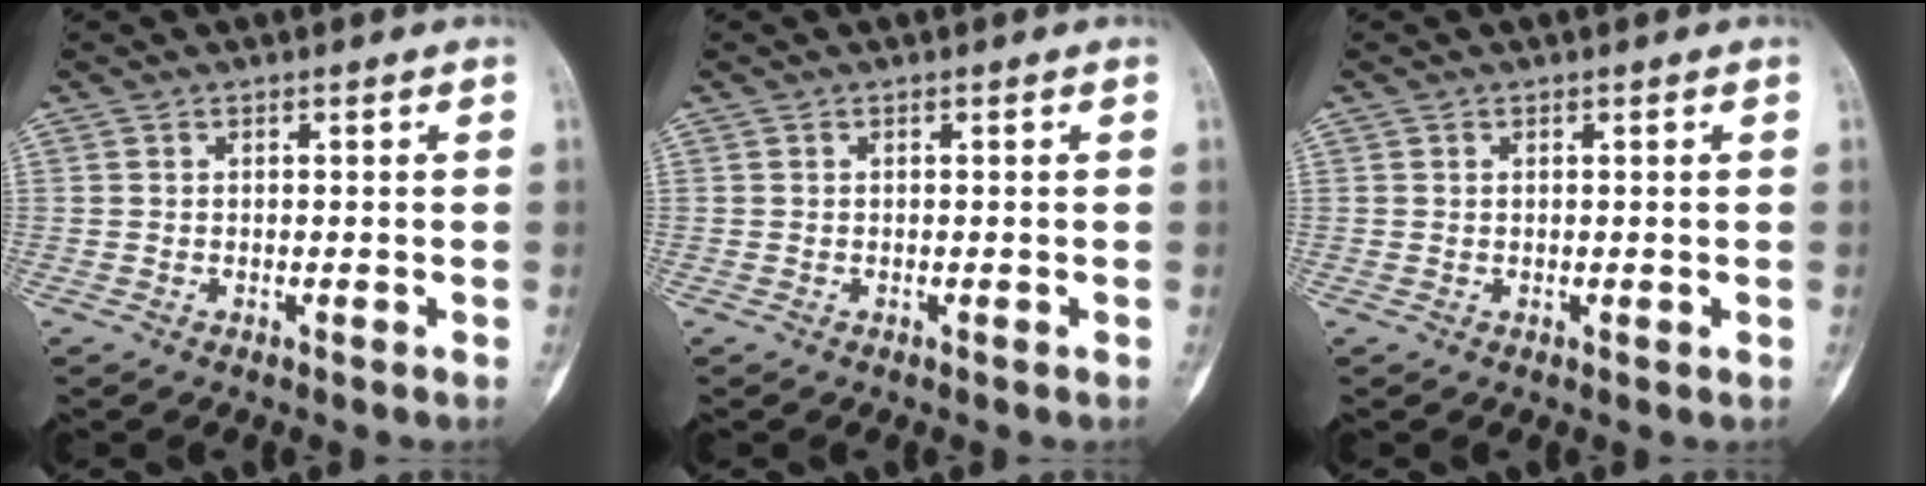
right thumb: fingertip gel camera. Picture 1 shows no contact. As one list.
[{"total": 0.0}, {"total": 0.0}]